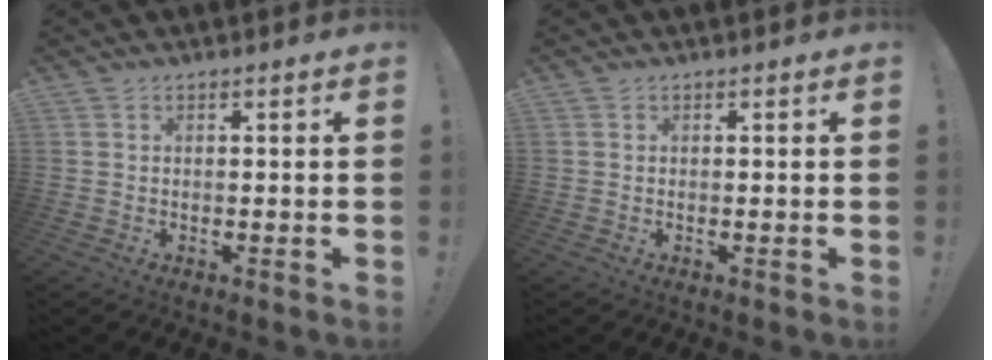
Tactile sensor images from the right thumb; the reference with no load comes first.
{"total": 0.0}